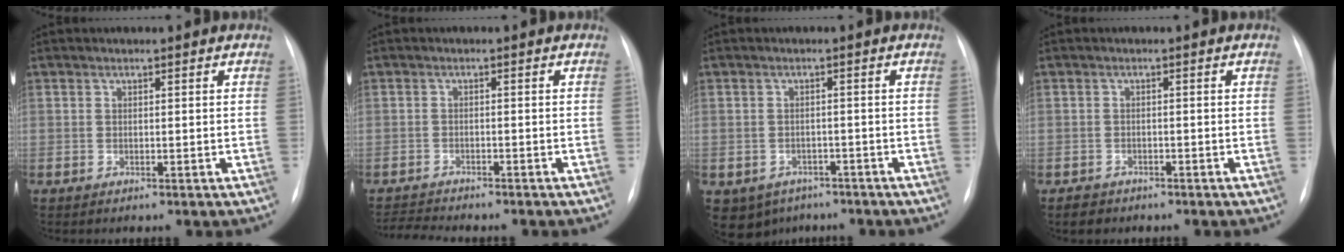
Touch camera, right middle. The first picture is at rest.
{"total": 4.3, "force": [-4.2, 0.1, 0.9], "torque": [-0.011, -0.011, -0.066]}
{"total": 7.0, "force": [-4.3, 5.3, 1.3], "torque": [-0.028, 0.008, -0.054]}
{"total": 2.0, "force": [-1.6, 1.3, 0.2], "torque": [-0.011, 0.002, -0.024]}